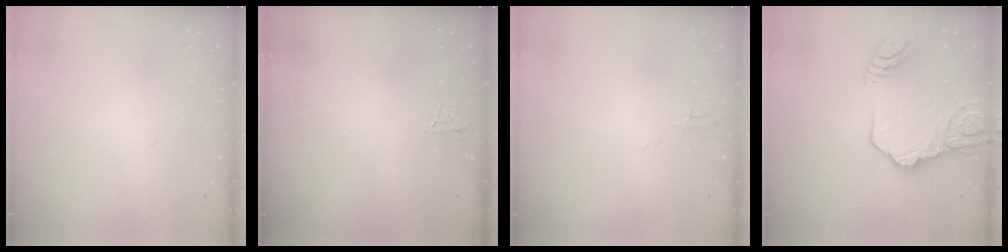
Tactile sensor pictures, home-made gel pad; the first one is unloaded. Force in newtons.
{"total": 3.7, "press": 3.7, "slide": 0.4}
{"total": 3.5, "press": 3.5, "slide": 0.2}
{"total": 16.9, "press": 16.9, "slide": 1.1}